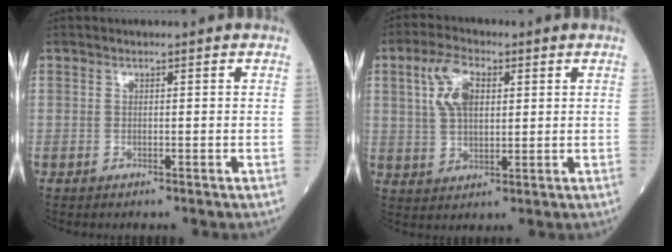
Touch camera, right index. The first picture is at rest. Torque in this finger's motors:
{"motor_torque": [0.22, 0.12, 0.16, 0.07]}